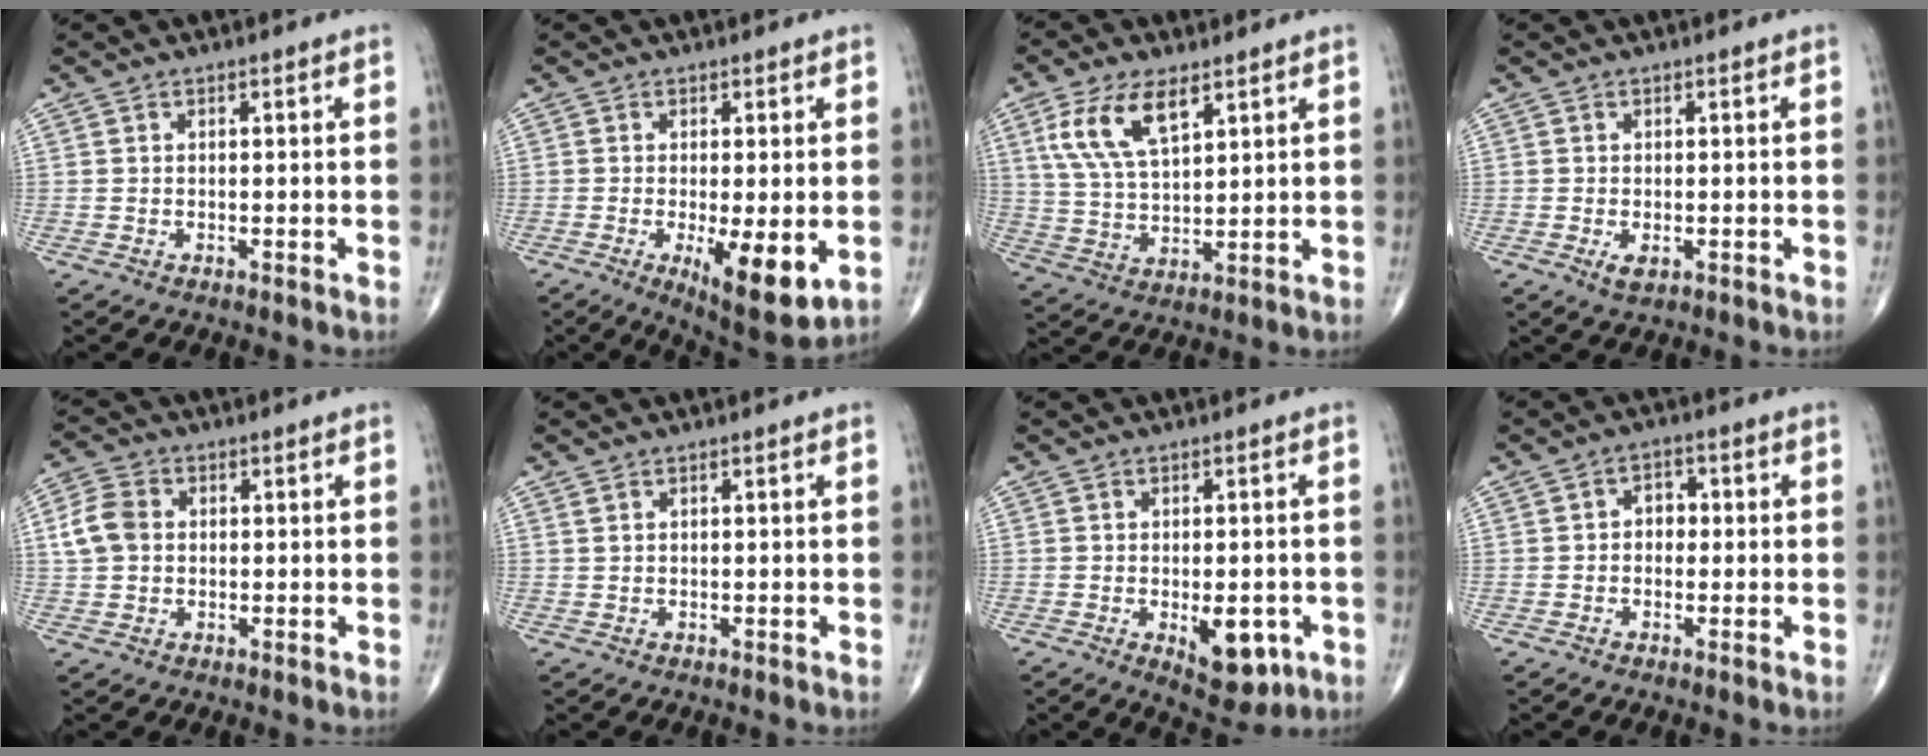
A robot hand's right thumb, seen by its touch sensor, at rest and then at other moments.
{"total": 10.5, "force": [-2.6, 3.2, 9.7], "torque": [-0.143, -0.027, -0.033]}
{"total": 11.2, "force": [5.5, 5.0, 8.4], "torque": [-0.159, -0.017, 0.112]}
{"total": 2.0, "force": [-0.7, 1.0, 1.7], "torque": [-0.031, -0.004, -0.011]}
{"total": 6.2, "force": [0.6, 4.9, 3.8], "torque": [-0.074, 0.011, 0.008]}
{"total": 0.7, "force": [0.5, 0.3, 0.4], "torque": [-0.007, 0.005, 0.012]}
{"total": 8.6, "force": [-2.6, 4.2, 7.0], "torque": [-0.072, -0.005, -0.023]}
{"total": 3.3, "force": [0.0, 2.6, 2.1], "torque": [-0.016, 0.013, -0.007]}